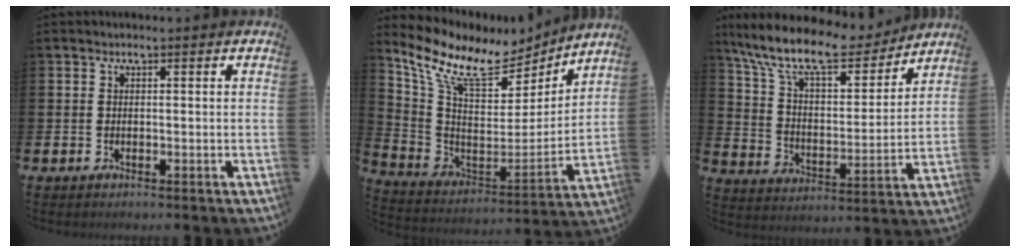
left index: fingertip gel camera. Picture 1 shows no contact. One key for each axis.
{"total": 11.7, "fx": 9.3, "fy": 4.5, "fz": 5.6, "tx": -0.147, "ty": -0.058, "tz": 0.162}
{"total": 12.4, "fx": 10.7, "fy": 3.4, "fz": 5.3, "tx": -0.142, "ty": -0.061, "tz": 0.186}